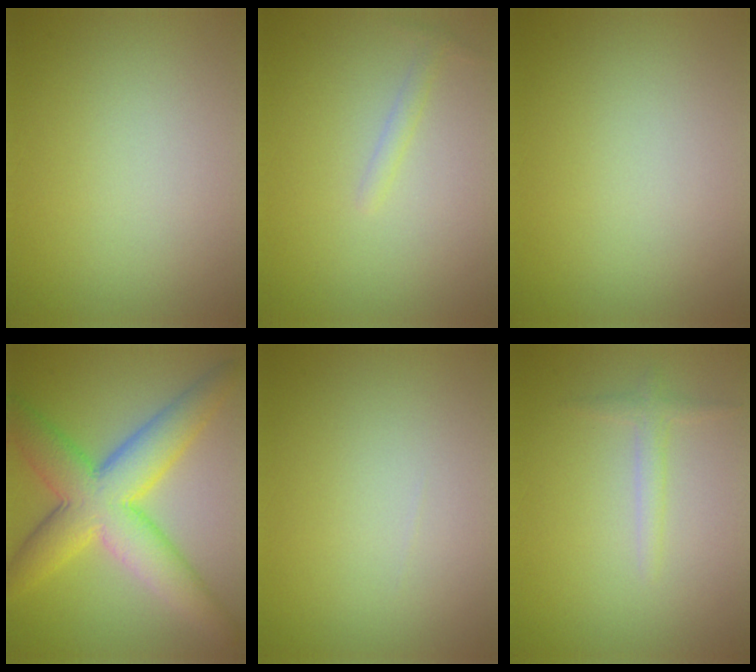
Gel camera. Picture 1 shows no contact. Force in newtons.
{"total": 0.9, "press": 0.9, "slide": 0.0}
{"total": 0.0}
{"total": 9.1, "press": 9.1, "slide": 0.1}
{"total": 0.0}
{"total": 1.3, "press": 1.3, "slide": 0.0}